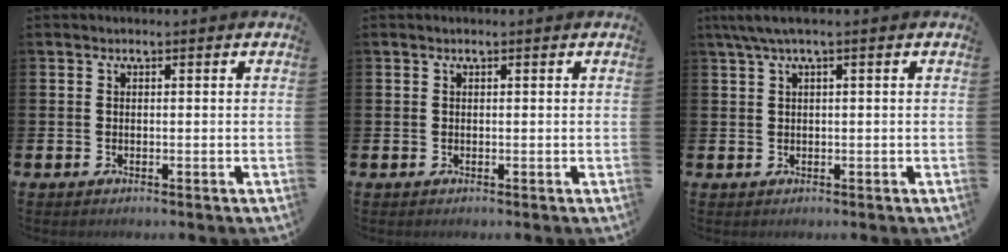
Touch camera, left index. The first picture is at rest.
{"total": 0.0}
{"total": 2.3, "force": [1.1, 0.0, 2.0], "torque": [-0.041, 0.002, 0.021]}